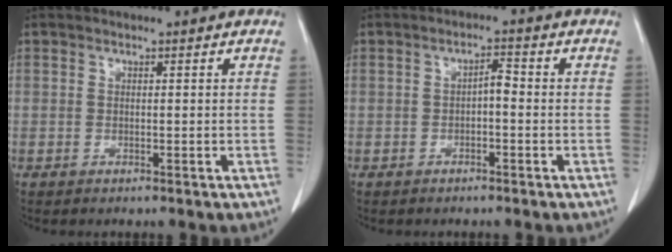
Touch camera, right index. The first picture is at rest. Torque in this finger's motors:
{"motor_torque": [0.35, -0.27, 0.01, 0.03]}